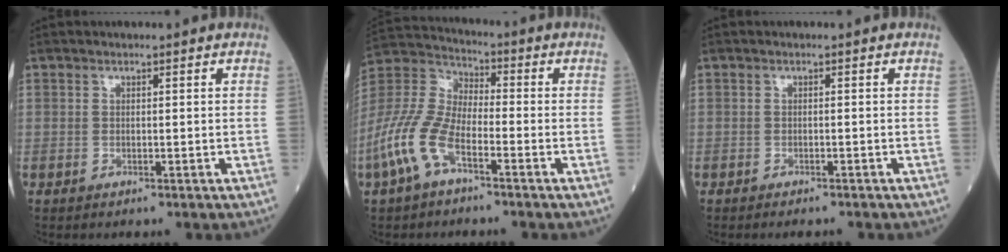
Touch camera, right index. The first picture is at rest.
{"total": 11.2, "force": [-5.4, 4.6, 8.7], "torque": [-0.218, 0.004, -0.112]}
{"total": 1.8, "force": [-1.7, 0.4, 0.6], "torque": [-0.007, -0.003, -0.019]}